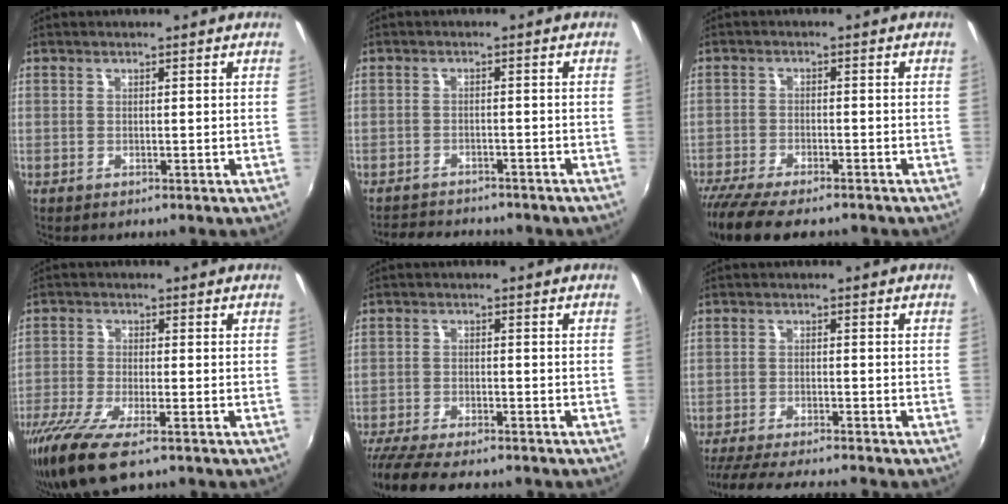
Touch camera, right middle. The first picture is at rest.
{"total": 8.2, "force": [-7.3, 2.6, 2.5], "torque": [-0.067, -0.005, -0.104]}
{"total": 11.7, "force": [-9.7, 2.6, 6.0], "torque": [-0.137, -0.041, -0.164]}
{"total": 10.4, "force": [-7.0, 2.4, 7.3], "torque": [-0.167, -0.038, -0.133]}
{"total": 11.6, "force": [-10.0, 2.1, 5.5], "torque": [-0.126, -0.037, -0.166]}
{"total": 10.9, "force": [-9.8, 0.3, 4.8], "torque": [-0.112, -0.017, -0.159]}